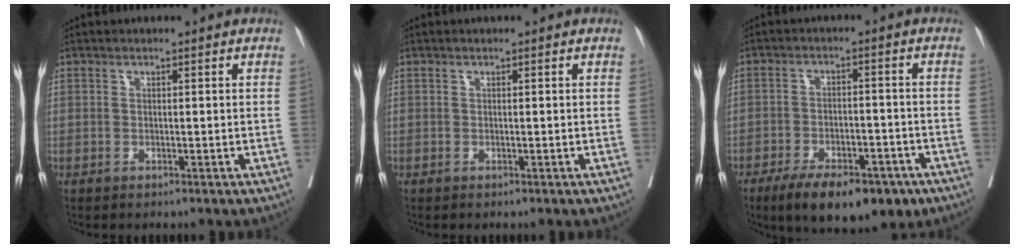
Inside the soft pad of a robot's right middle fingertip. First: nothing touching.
{"total": 0.0}
{"total": 13.2, "force": [-8.9, 5.4, 8.2], "torque": [-0.116, -0.003, -0.137]}